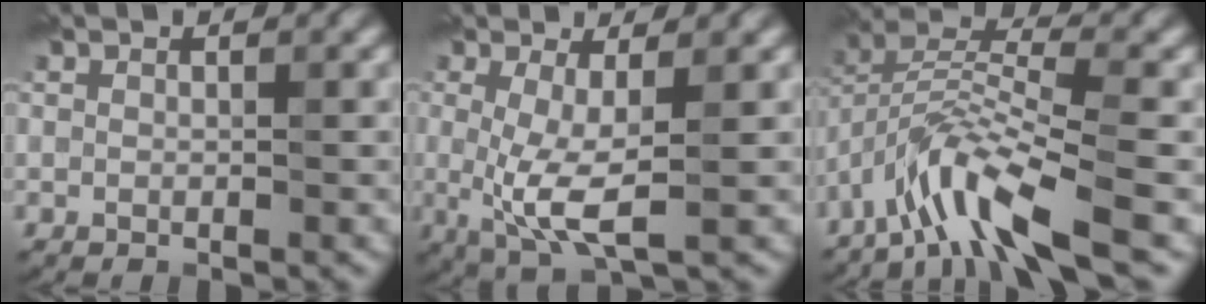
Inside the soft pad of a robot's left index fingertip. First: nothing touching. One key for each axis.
{"total": 5.0, "fx": -0.3, "fy": 1.4, "fz": 4.8, "tx": -0.099, "ty": -0.012, "tz": -0.005}
{"total": 7.6, "fx": -4.9, "fy": 1.6, "fz": 5.6, "tx": -0.103, "ty": 0.009, "tz": -0.102}